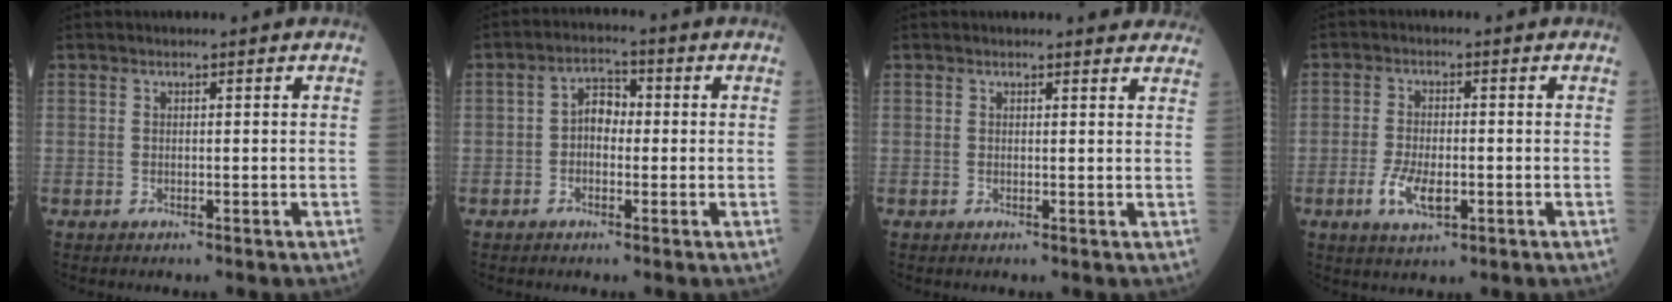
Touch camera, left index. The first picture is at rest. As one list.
[{"total": 4.0, "force": [-0.3, 2.5, 3.1], "torque": [-0.053, 0.020, -0.011]}, {"total": 4.6, "force": [4.4, 0.8, 0.9], "torque": [-0.003, -0.004, 0.032]}, {"total": 5.3, "force": [-1.9, 2.1, 4.4], "torque": [-0.091, -0.004, -0.031]}]